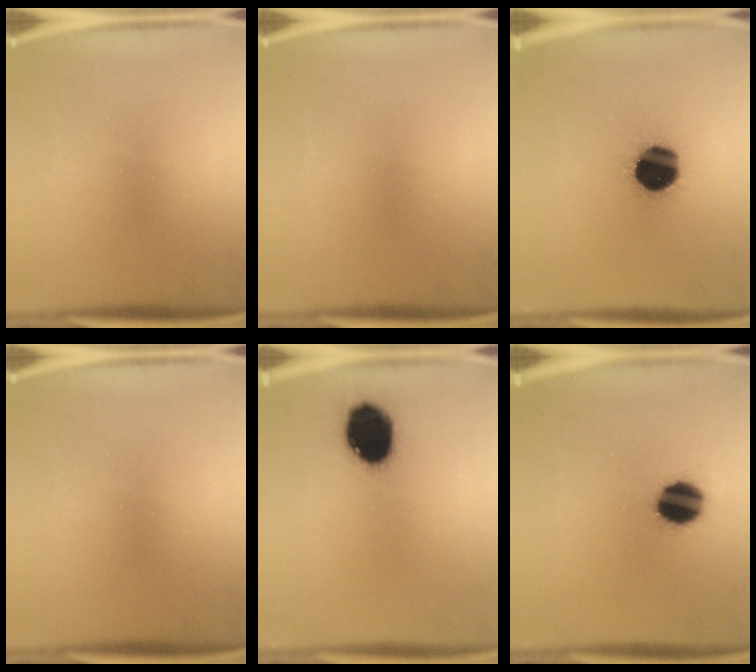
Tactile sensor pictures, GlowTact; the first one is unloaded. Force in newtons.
{"total": 0.0}
{"total": 18.5}
{"total": 0.0}
{"total": 14.5}
{"total": 12.2}